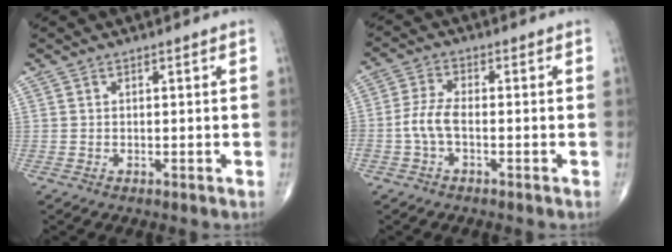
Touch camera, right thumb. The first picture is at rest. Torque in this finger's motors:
{"motor_torque": [0.09, 0.06, 0.34, 0.16, 0.07]}